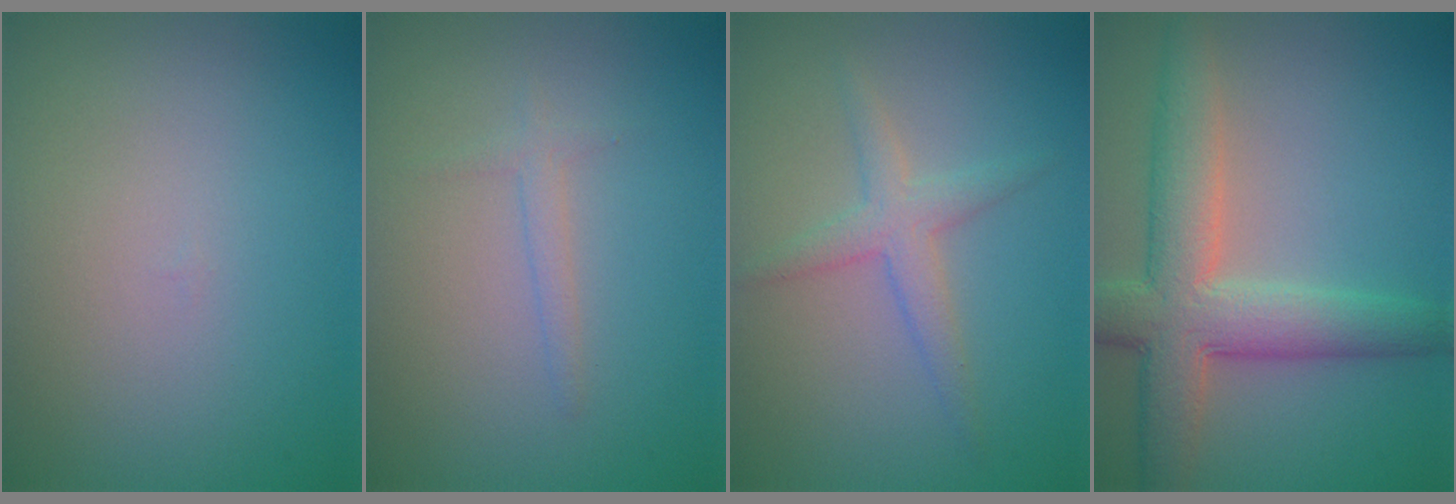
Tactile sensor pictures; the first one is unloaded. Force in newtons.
{"total": 1.1, "press": 1.1, "slide": 0.1}
{"total": 2.5, "press": 2.5, "slide": 0.0}
{"total": 6.9, "press": 6.9, "slide": 0.3}